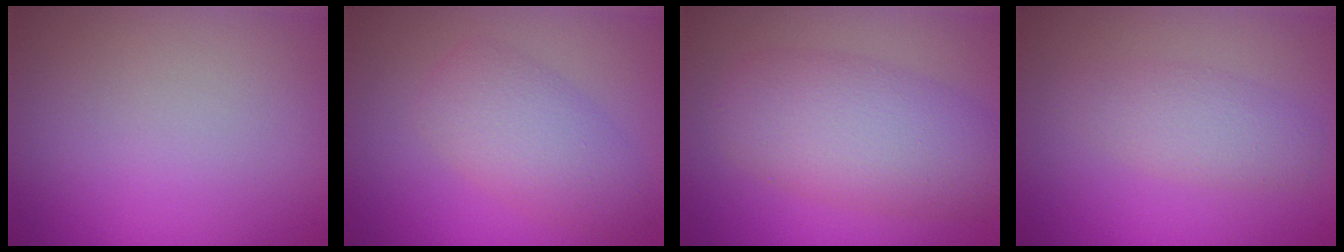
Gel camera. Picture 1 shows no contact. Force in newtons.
{"total": 4.3, "press": 4.3, "slide": 0.2}
{"total": 6.6, "press": 6.6, "slide": 0.1}
{"total": 2.7, "press": 2.7, "slide": 0.2}